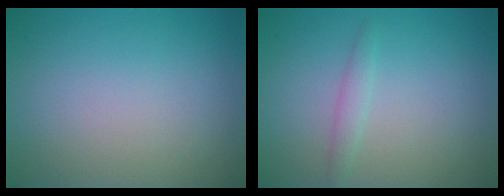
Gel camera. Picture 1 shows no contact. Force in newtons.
{"total": 1.2, "press": 1.2, "slide": 0.0}